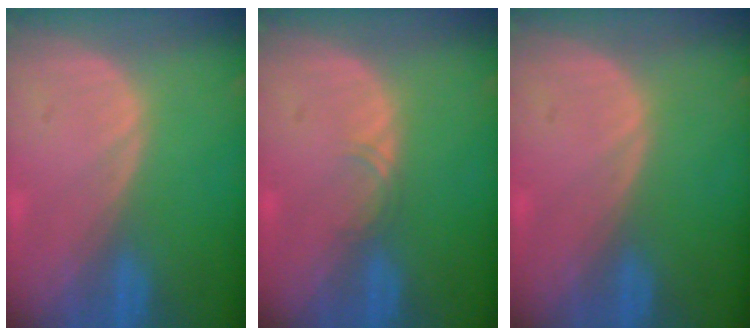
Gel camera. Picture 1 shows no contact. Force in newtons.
{"total": 1.1, "press": 1.1, "slide": 0.1}
{"total": 0.0}